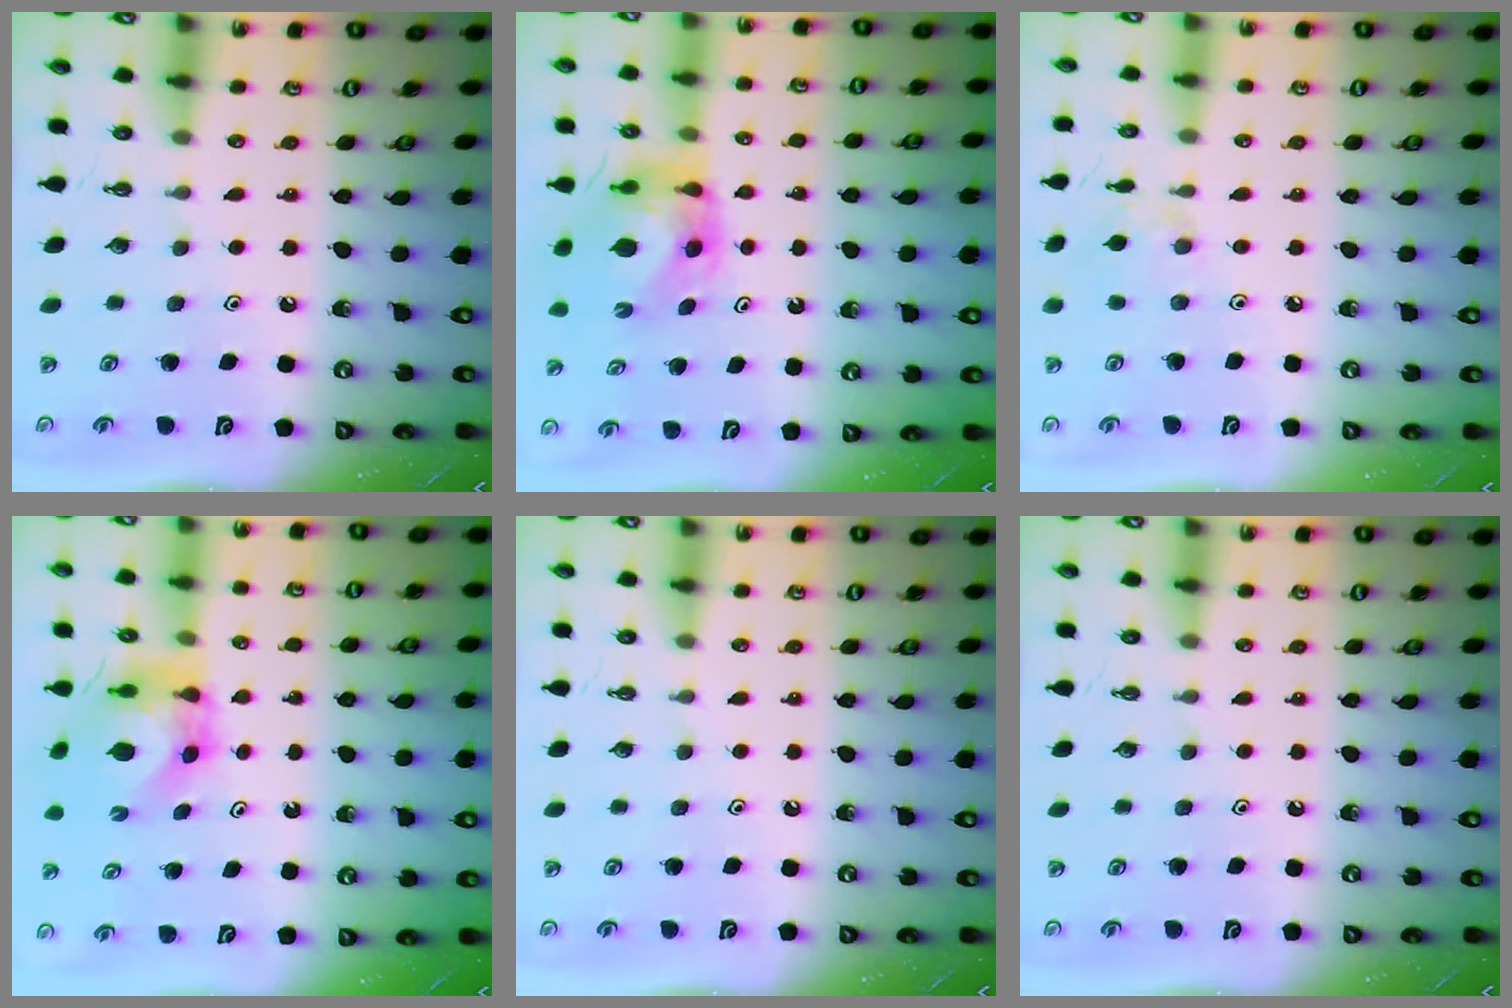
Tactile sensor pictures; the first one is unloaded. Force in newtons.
{"total": 6.3, "press": 6.3, "slide": 0.5}
{"total": 1.9, "press": 1.8, "slide": 0.5}
{"total": 5.6, "press": 5.6, "slide": 0.4}
{"total": 0.0}
{"total": 0.0}